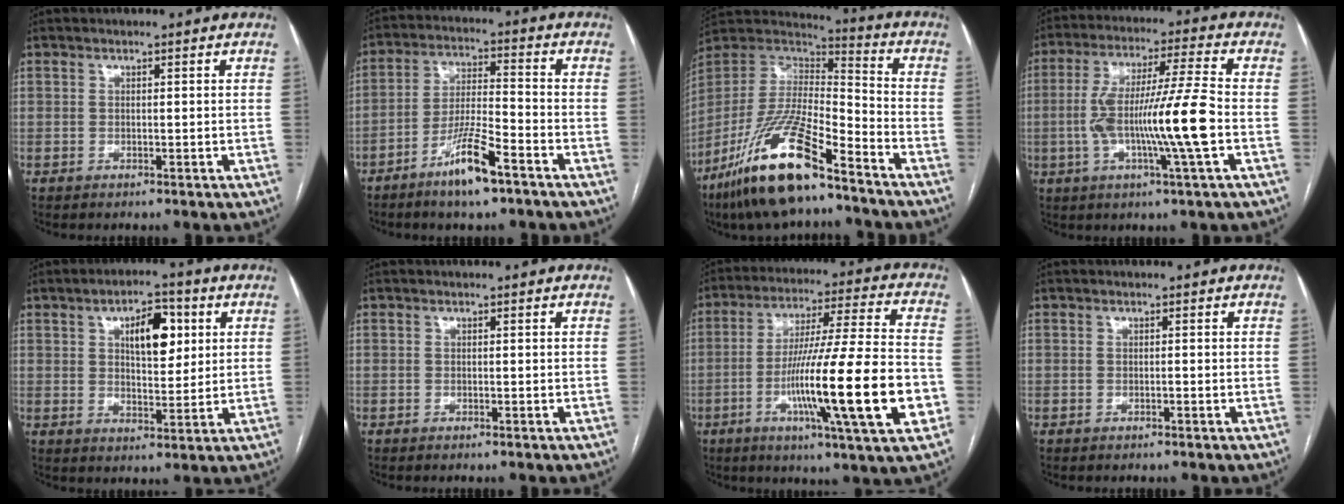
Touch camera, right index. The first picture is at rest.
{"total": 9.4, "force": [-6.0, 1.0, 7.2], "torque": [-0.140, -0.009, -0.111]}
{"total": 20.3, "force": [-13.5, 4.1, 14.5], "torque": [-0.311, -0.026, -0.252]}
{"total": 13.9, "force": [-2.6, -0.6, 13.6], "torque": [-0.255, 0.002, -0.051]}
{"total": 8.3, "force": [2.8, 3.5, 7.0], "torque": [-0.107, 0.012, 0.048]}
{"total": 0.0}
{"total": 21.6, "force": [-6.0, 0.2, 20.8], "torque": [-0.328, -0.017, -0.101]}
{"total": 0.0}